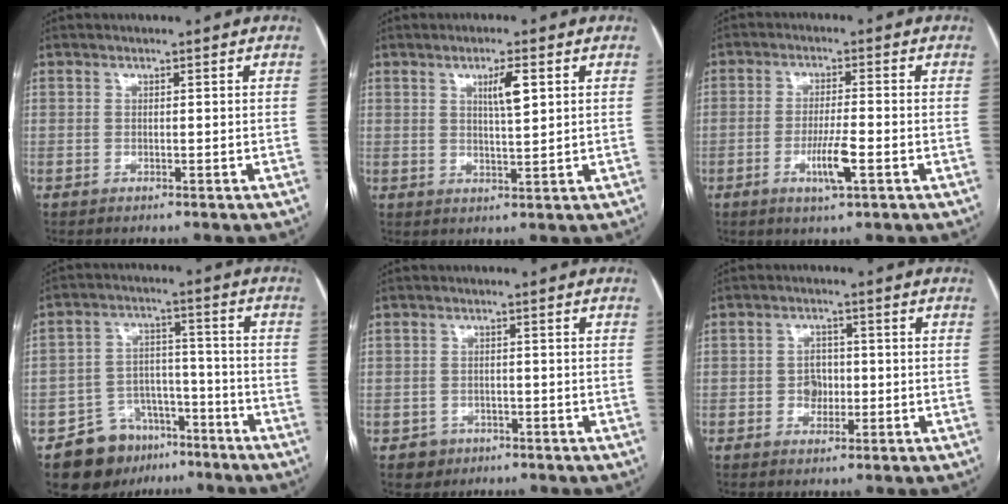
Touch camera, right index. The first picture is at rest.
{"total": 4.2, "force": [1.7, 0.5, 3.8], "torque": [-0.068, -0.001, 0.029]}
{"total": 5.4, "force": [-2.1, 0.4, 5.0], "torque": [-0.091, -0.006, -0.035]}
{"total": 10.9, "force": [-7.2, 7.3, 3.7], "torque": [-0.060, 0.030, -0.109]}
{"total": 2.7, "force": [-1.4, 2.3, 0.1], "torque": [0.001, 0.010, -0.020]}
{"total": 3.1, "force": [-0.4, 2.5, 1.8], "torque": [-0.017, 0.008, -0.004]}